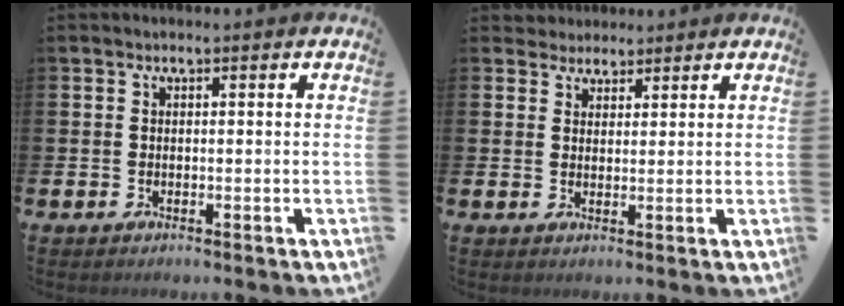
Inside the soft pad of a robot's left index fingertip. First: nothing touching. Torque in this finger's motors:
{"motor_torque": [1.00, -1.14, 0.21, -0.02]}